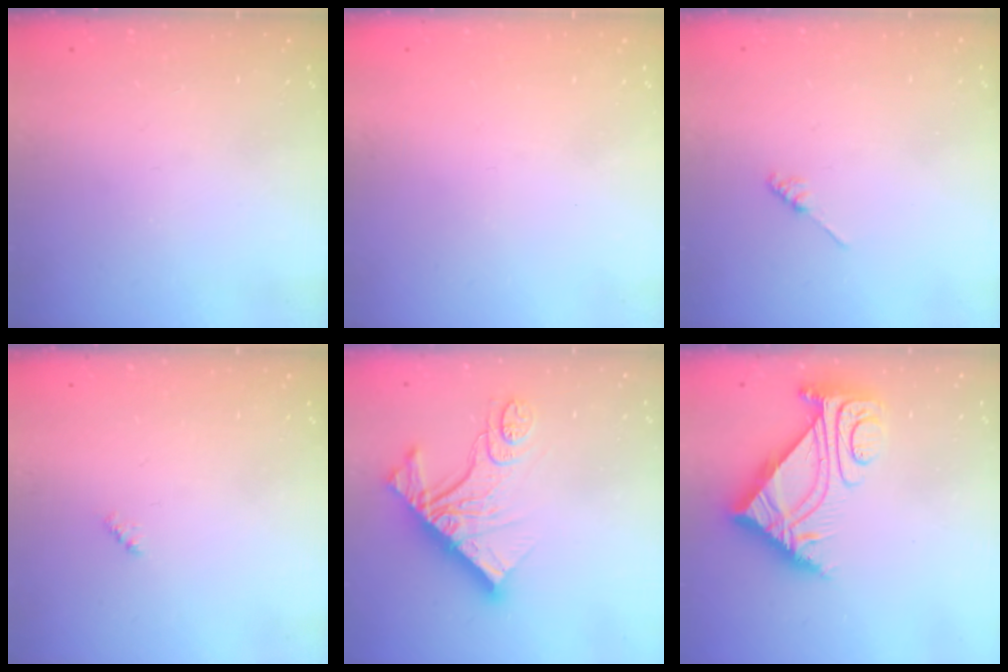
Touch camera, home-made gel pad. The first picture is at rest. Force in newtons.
{"total": 0.9, "press": 0.8, "slide": 0.3}
{"total": 1.2, "press": 1.1, "slide": 0.3}
{"total": 2.4, "press": 2.4, "slide": 0.5}
{"total": 15.2, "press": 15.2, "slide": 1.3}
{"total": 8.9, "press": 8.8, "slide": 1.1}